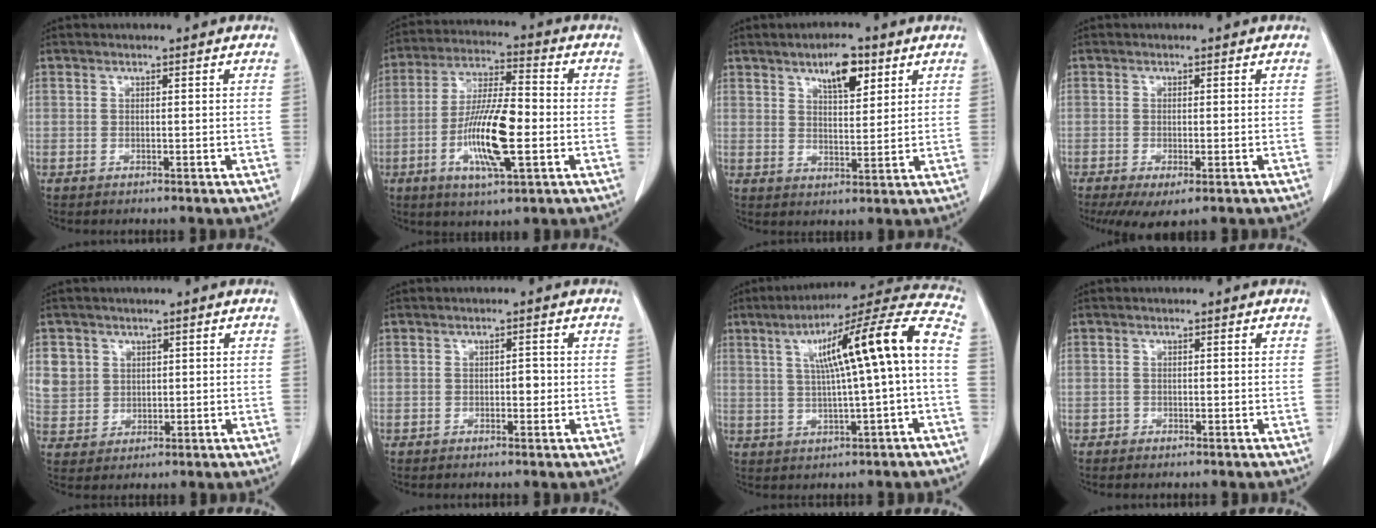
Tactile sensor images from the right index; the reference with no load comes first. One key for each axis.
{"total": 13.0, "fx": -3.1, "fy": 2.5, "fz": 12.4, "tx": -0.238, "ty": -0.003, "tz": -0.055}
{"total": 6.6, "fx": 3.8, "fy": 2.2, "fz": 4.9, "tx": -0.082, "ty": 0.002, "tz": 0.061}
{"total": 5.1, "fx": -2.9, "fy": 1.5, "fz": 3.9, "tx": -0.061, "ty": -0.016, "tz": -0.045}
{"total": 6.3, "fx": 2.3, "fy": 5.8, "fz": 1.0, "tx": -0.022, "ty": 0.013, "tz": 0.059}
{"total": 2.0, "fx": -0.4, "fy": 0.8, "fz": 1.8, "tx": -0.022, "ty": 0.006, "tz": -0.006}
{"total": 15.9, "fx": 1.5, "fy": 0.5, "fz": 15.8, "tx": -0.237, "ty": 0.039, "tz": 0.024}
{"total": 0.8, "fx": -0.5, "fy": 0.6, "fz": -0.1, "tx": -0.001, "ty": 0.004, "tz": -0.011}